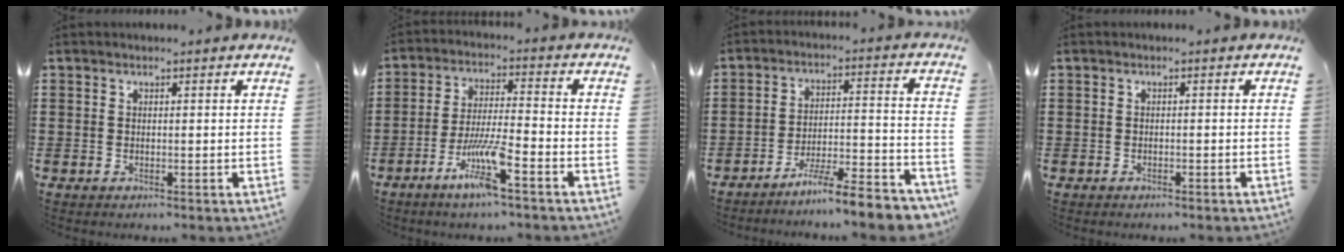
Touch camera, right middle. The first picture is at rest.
{"total": 8.4, "force": [-4.9, 1.0, 6.8], "torque": [-0.140, -0.008, -0.093]}
{"total": 7.4, "force": [-6.8, -0.4, 2.9], "torque": [-0.043, -0.002, -0.131]}
{"total": 0.7, "force": [-0.6, 0.2, 0.2], "torque": [-0.005, -0.001, -0.013]}